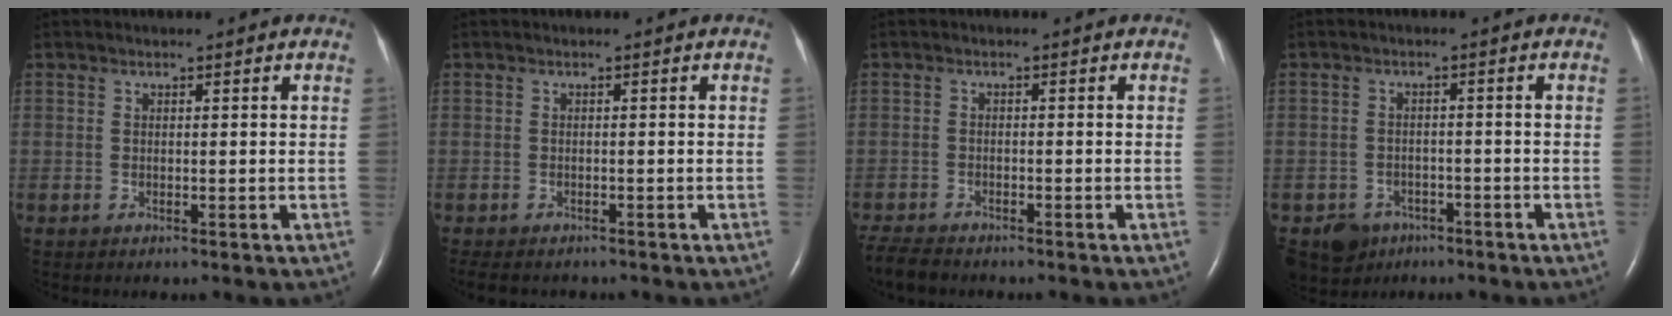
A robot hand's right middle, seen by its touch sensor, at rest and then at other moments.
{"total": 5.8, "force": [-4.9, 2.0, 2.3], "torque": [-0.034, -0.007, -0.065]}
{"total": 4.6, "force": [-4.2, 1.1, 1.5], "torque": [-0.031, -0.015, -0.074]}
{"total": 5.0, "force": [-3.3, 3.8, 0.5], "torque": [-0.009, 0.005, -0.047]}